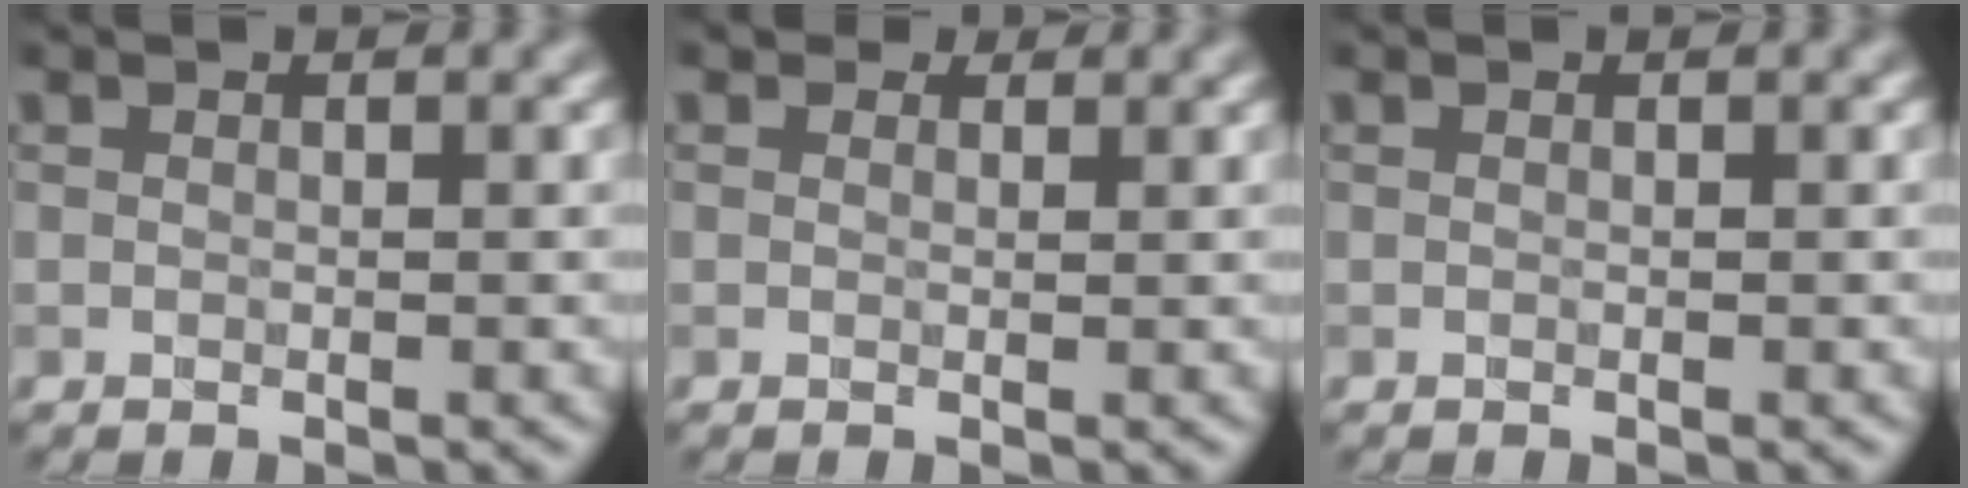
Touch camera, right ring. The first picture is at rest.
{"total": 1.1, "force": [0.8, 0.7, 0.3], "torque": [-0.005, -0.003, 0.000]}
{"total": 0.0}